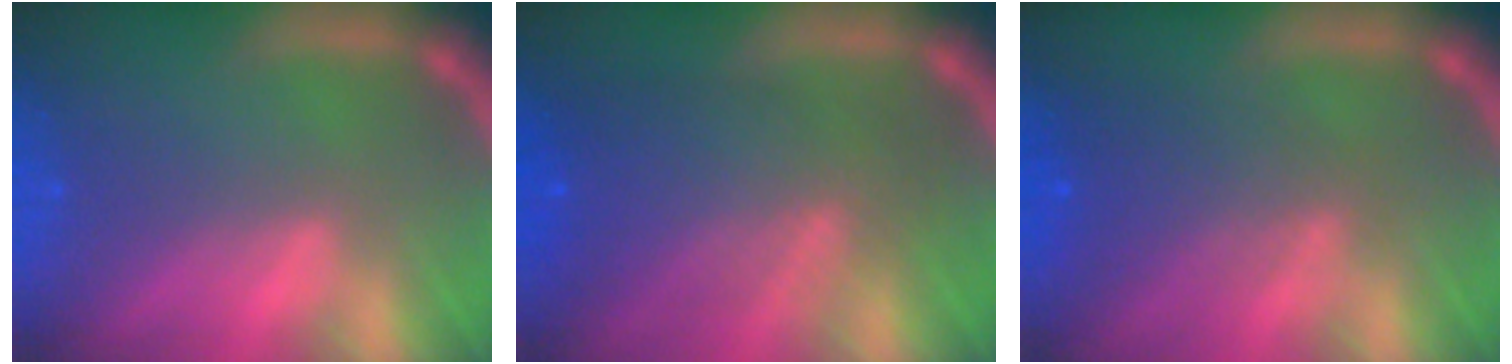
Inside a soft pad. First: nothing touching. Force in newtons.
{"total": 7.1}
{"total": 4.1}